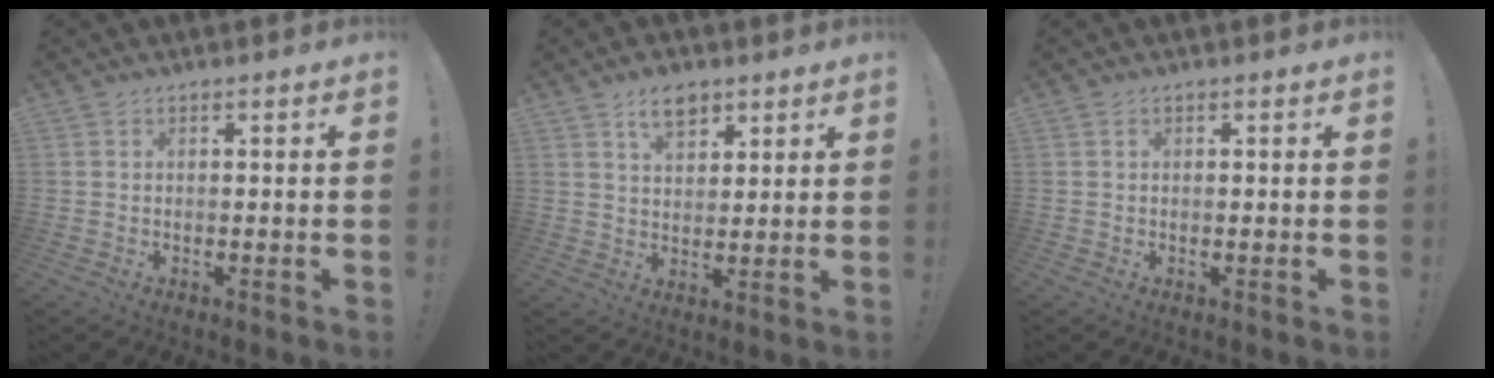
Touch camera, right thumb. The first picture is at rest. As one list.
[{"total": 7.2, "force": [4.4, 4.3, 3.8], "torque": [-0.058, -0.011, 0.079]}, {"total": 0.0}]